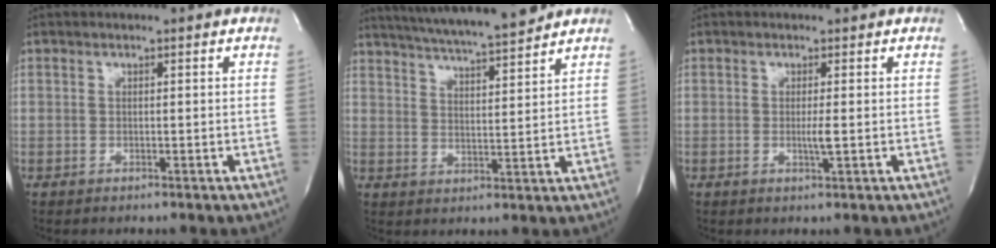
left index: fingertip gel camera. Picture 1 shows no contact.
{"total": 13.8, "force": [12.3, 0.4, 6.2], "torque": [-0.110, 0.004, 0.189]}
{"total": 1.6, "force": [-0.4, -0.2, 1.6], "torque": [-0.035, -0.008, -0.007]}